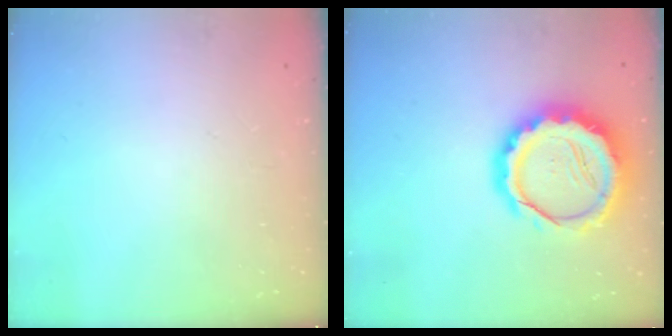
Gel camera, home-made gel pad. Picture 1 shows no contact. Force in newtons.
{"total": 16.8, "press": 16.4, "slide": 3.5}